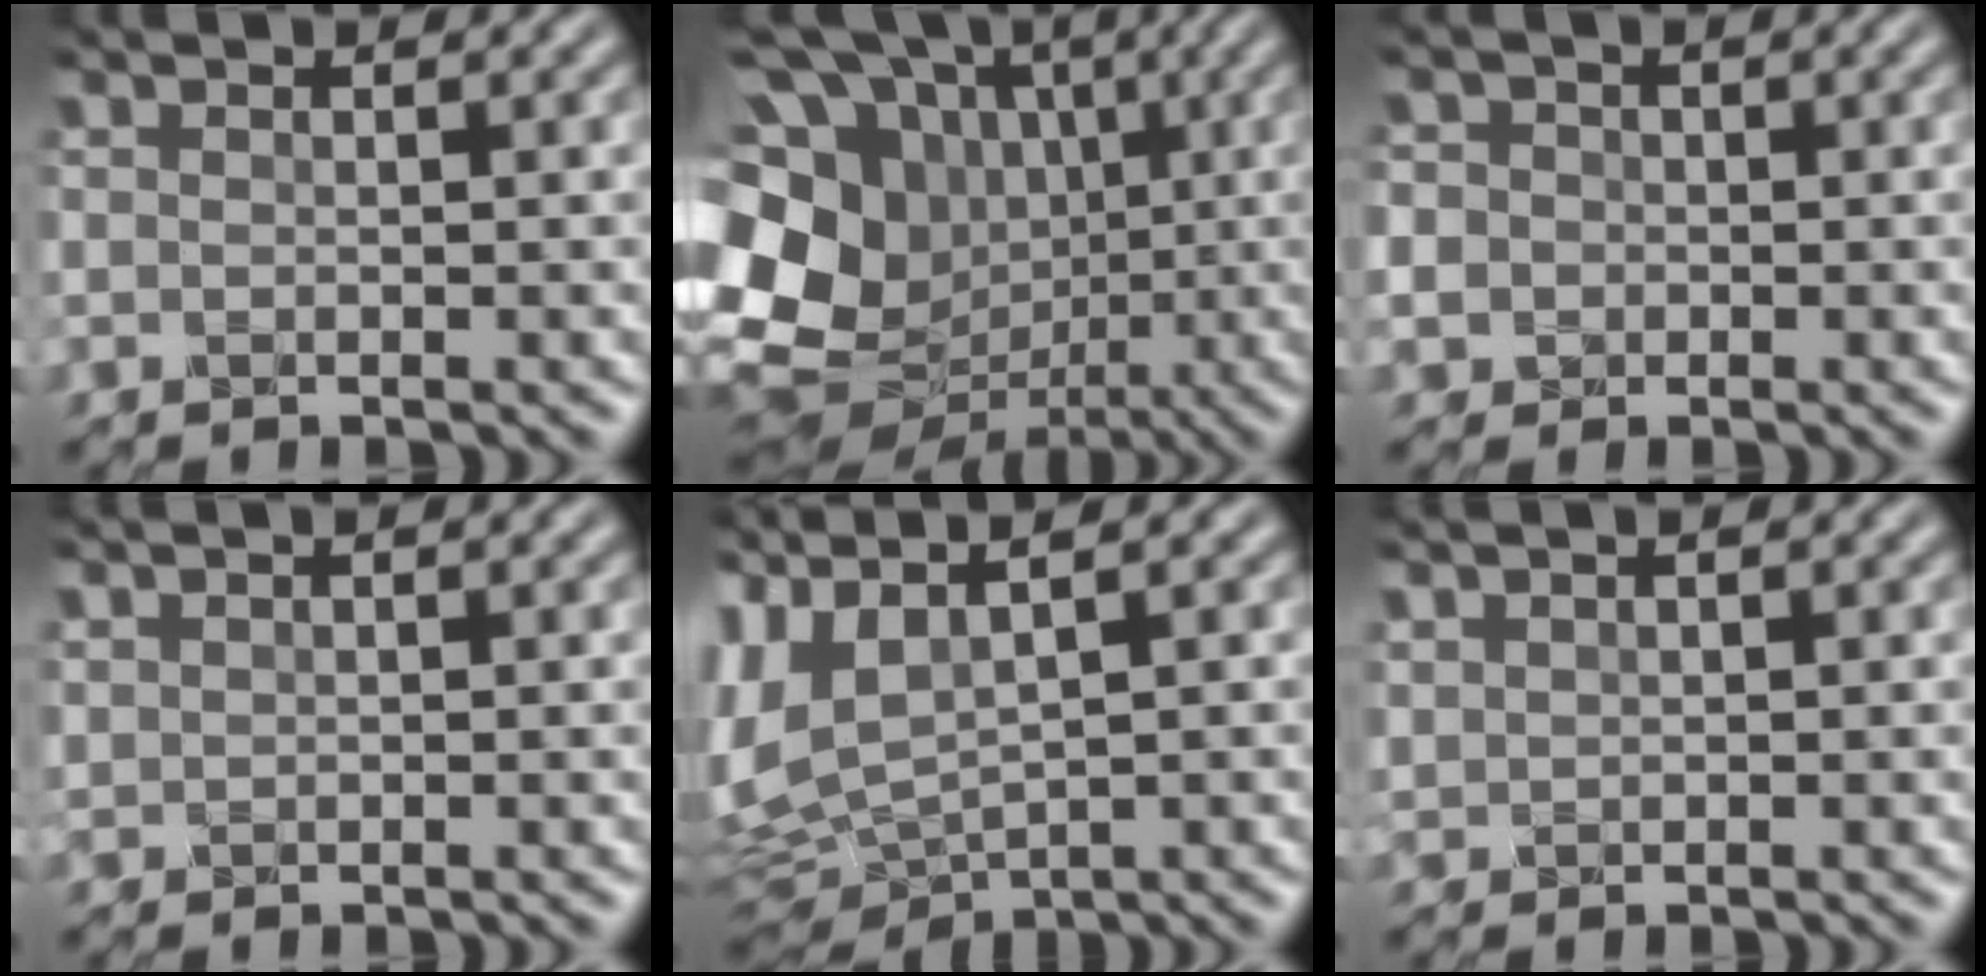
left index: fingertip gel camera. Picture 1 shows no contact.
{"total": 21.9, "force": [-1.7, 19.6, 9.7], "torque": [-0.250, 0.025, -0.068]}
{"total": 6.2, "force": [0.4, 5.8, 2.1], "torque": [-0.054, 0.027, -0.026]}
{"total": 0.8, "force": [0.8, 0.1, 0.1], "torque": [-0.006, 0.006, 0.019]}
{"total": 7.8, "force": [1.8, 3.2, 6.8], "torque": [-0.193, 0.002, 0.050]}
{"total": 1.1, "force": [1.0, 0.3, 0.2], "torque": [-0.010, 0.008, 0.025]}